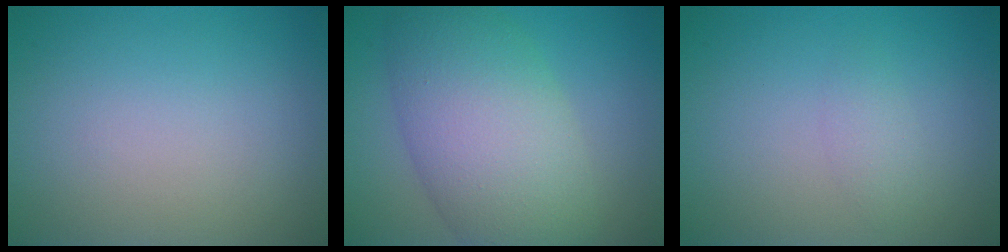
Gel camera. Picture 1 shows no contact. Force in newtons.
{"total": 9.6, "press": 9.6, "slide": 0.5}
{"total": 1.1, "press": 1.1, "slide": 0.1}